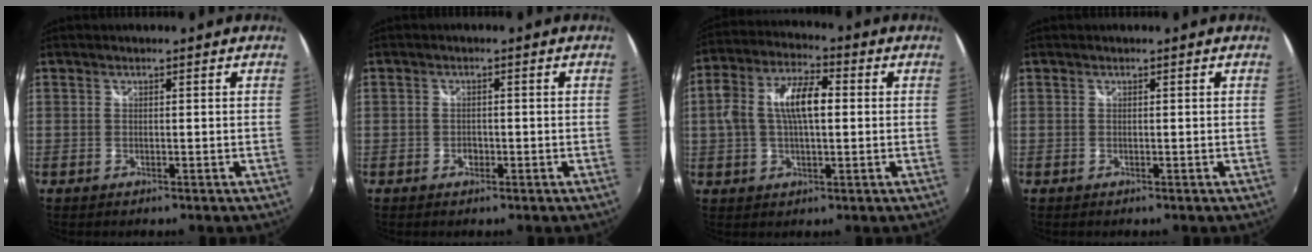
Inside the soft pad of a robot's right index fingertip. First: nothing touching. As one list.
[{"total": 1.5, "force": [-0.7, 1.2, 0.6], "torque": [-0.013, 0.003, -0.008]}, {"total": 10.4, "force": [0.9, 4.6, 9.3], "torque": [-0.186, 0.023, 0.018]}, {"total": 0.0}]